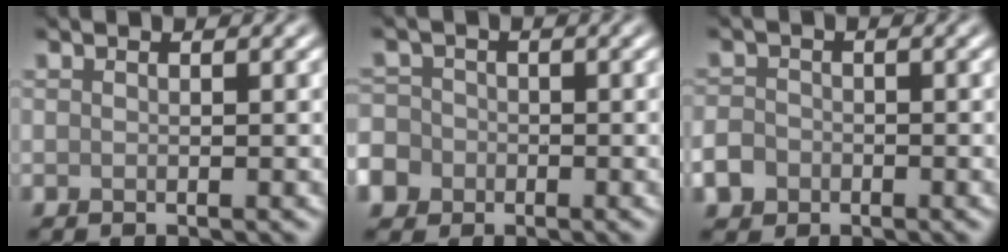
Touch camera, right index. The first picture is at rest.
{"total": 6.3, "force": [-3.4, 5.1, 1.6], "torque": [-0.040, -0.015, -0.076]}
{"total": 2.3, "force": [-1.1, 1.9, 0.8], "torque": [-0.015, -0.002, -0.026]}